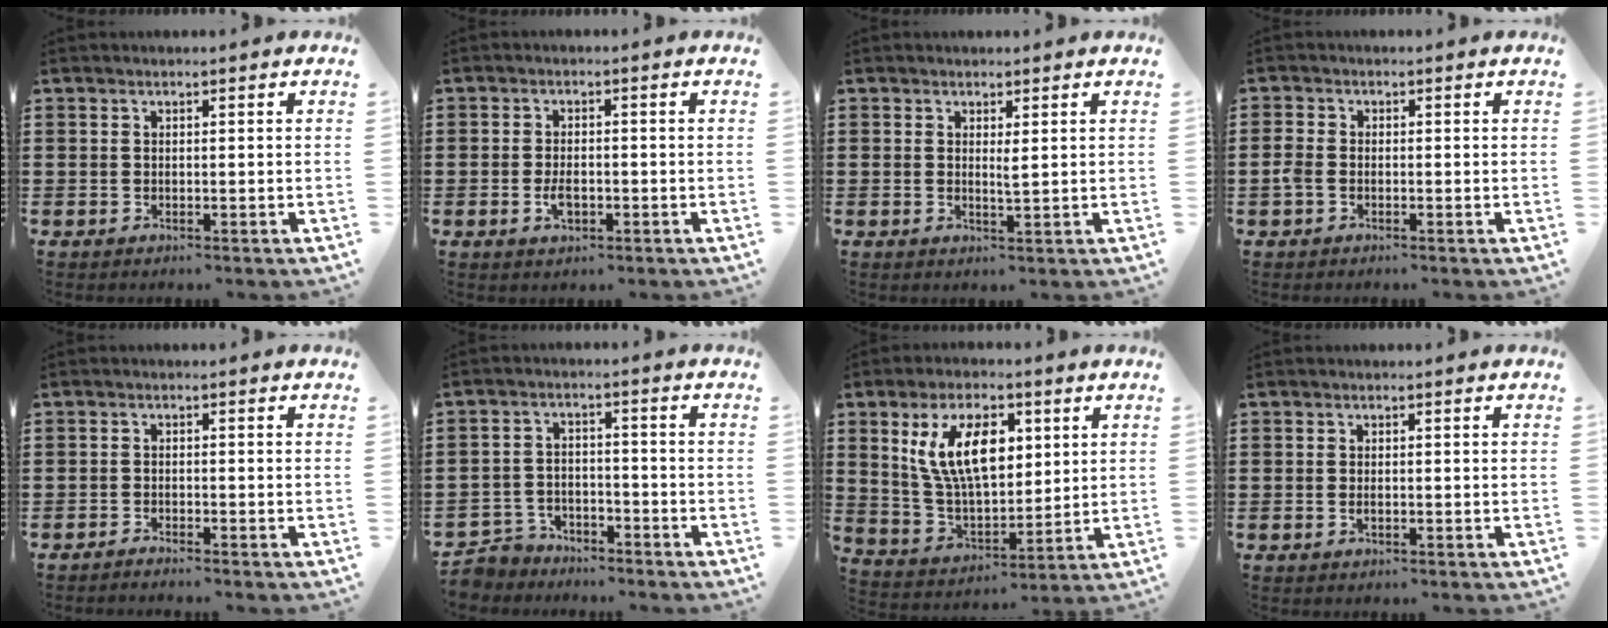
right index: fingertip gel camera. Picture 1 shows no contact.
{"total": 2.9, "force": [-0.9, 1.4, 2.4], "torque": [-0.051, -0.002, -0.017]}
{"total": 1.4, "force": [0.6, 0.2, 1.2], "torque": [-0.026, 0.000, 0.010]}
{"total": 2.0, "force": [-0.8, 1.2, 1.4], "torque": [-0.042, -0.004, -0.020]}
{"total": 1.4, "force": [-1.4, -0.2, -0.1], "torque": [0.000, 0.001, -0.028]}
{"total": 4.0, "force": [-3.8, 1.3, 0.0], "torque": [-0.014, 0.003, -0.082]}
{"total": 11.6, "force": [4.2, 6.0, 9.0], "torque": [-0.199, 0.017, 0.076]}
{"total": 0.7, "force": [-0.2, 0.3, 0.6], "torque": [-0.013, -0.002, -0.003]}